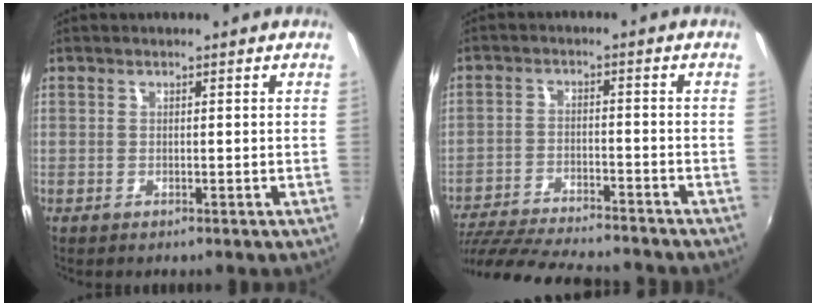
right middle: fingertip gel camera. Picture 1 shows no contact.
{"total": 19.8, "force": [-17.5, 3.7, 8.7], "torque": [-0.176, -0.028, -0.269]}